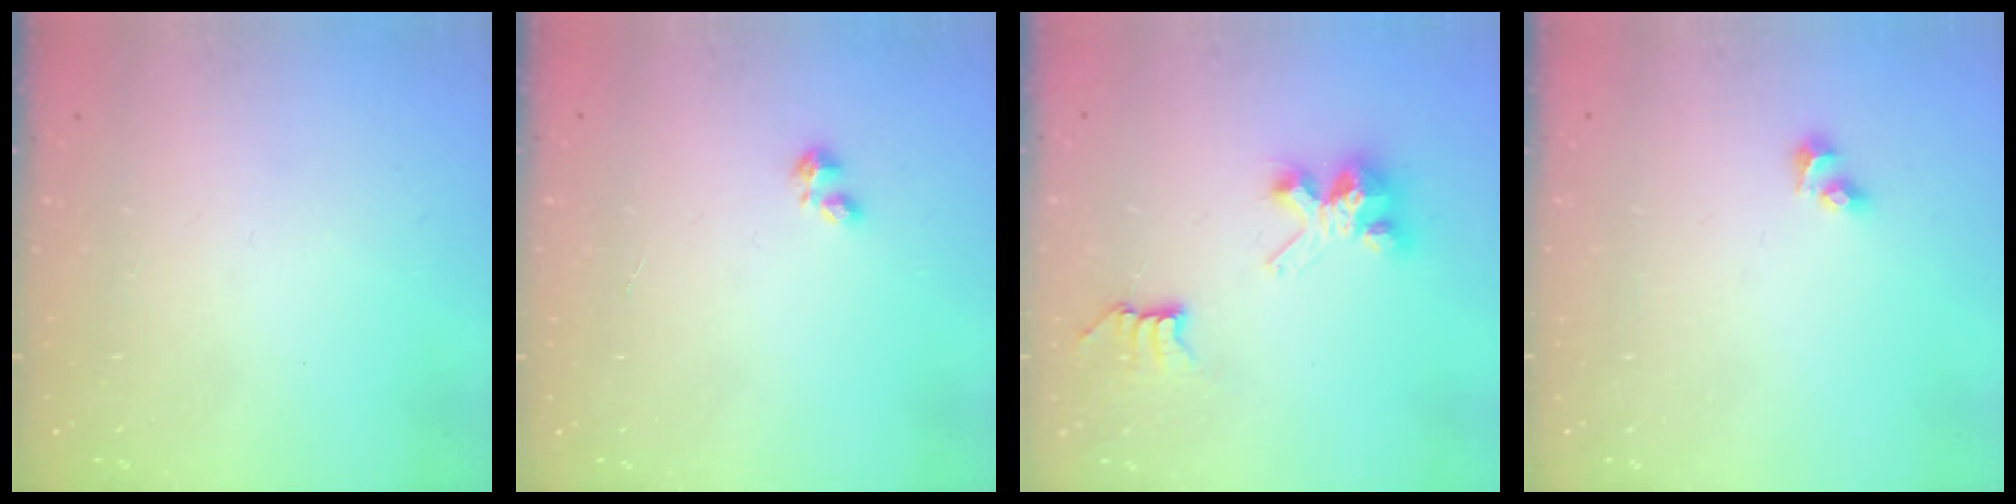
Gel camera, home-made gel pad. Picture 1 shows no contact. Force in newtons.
{"total": 2.2, "press": 2.2, "slide": 0.4}
{"total": 6.7, "press": 6.7, "slide": 0.1}
{"total": 3.5, "press": 3.0, "slide": 1.8}